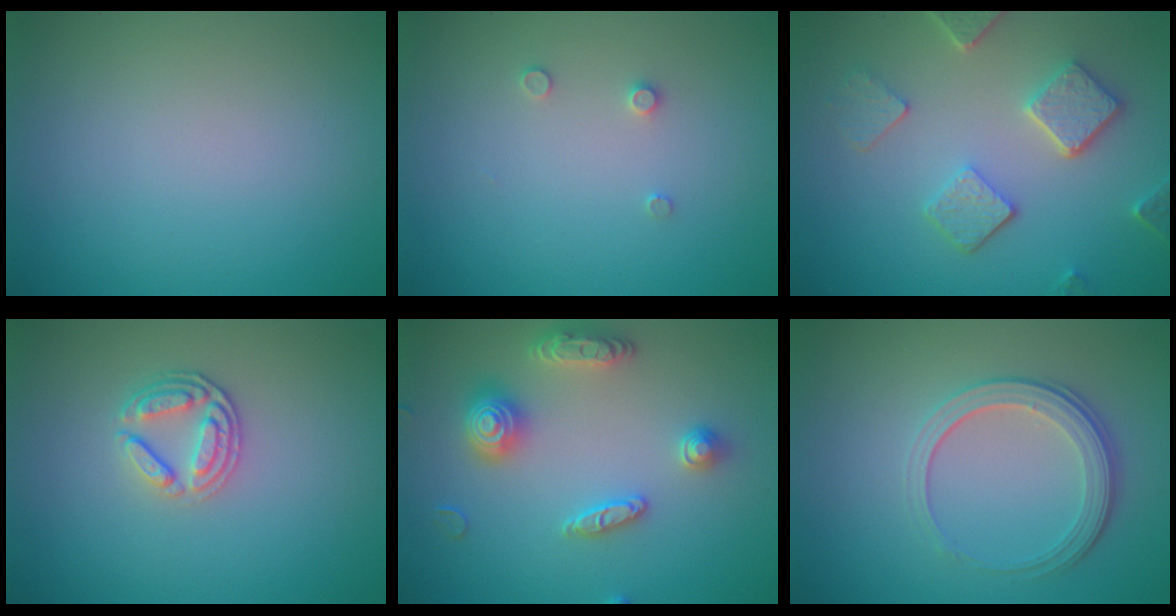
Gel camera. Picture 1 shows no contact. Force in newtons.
{"total": 0.8, "press": 0.8, "slide": 0.0}
{"total": 4.9, "press": 3.8, "slide": 3.1}
{"total": 2.7, "press": 2.4, "slide": 1.2}
{"total": 3.8, "press": 3.7, "slide": 0.6}
{"total": 3.8, "press": 2.7, "slide": 2.7}